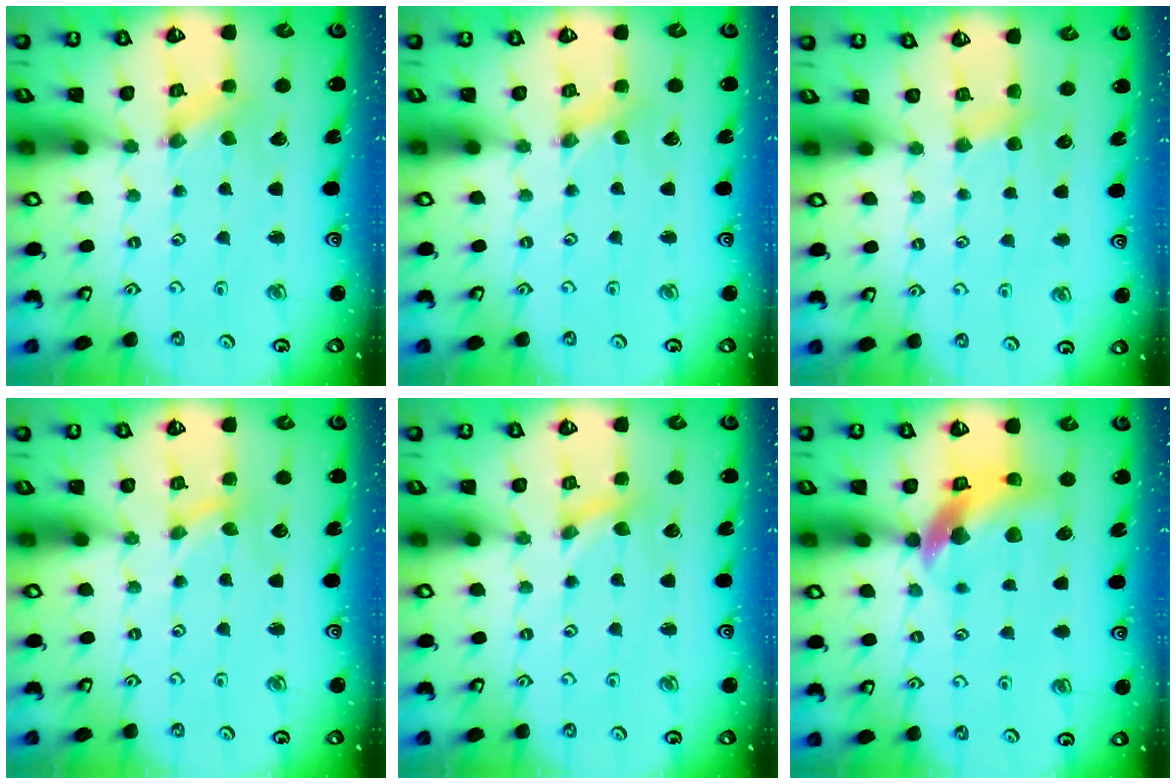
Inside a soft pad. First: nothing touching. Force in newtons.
{"total": 0.0}
{"total": 3.6, "press": 3.6, "slide": 0.5}
{"total": 0.0}
{"total": 0.0}
{"total": 10.7, "press": 10.6, "slide": 1.5}